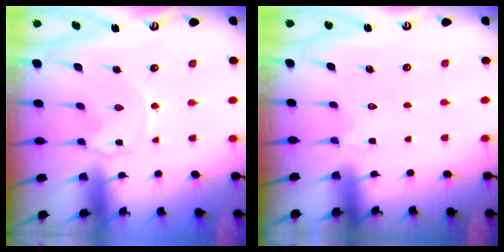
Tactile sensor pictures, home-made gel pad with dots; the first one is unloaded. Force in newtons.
{"total": 2.7, "press": 2.5, "slide": 1.0}